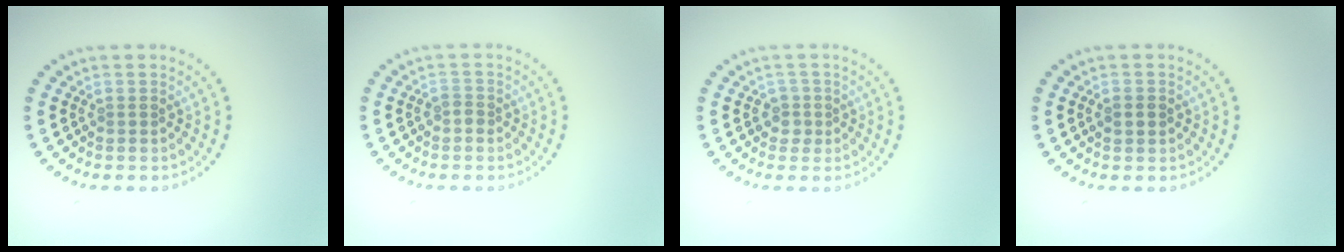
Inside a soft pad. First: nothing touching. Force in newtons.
{"total": 0.9, "press": 0.8, "slide": 0.5}
{"total": 1.5, "press": 1.2, "slide": 0.9}
{"total": 1.8, "press": 1.8, "slide": 0.1}